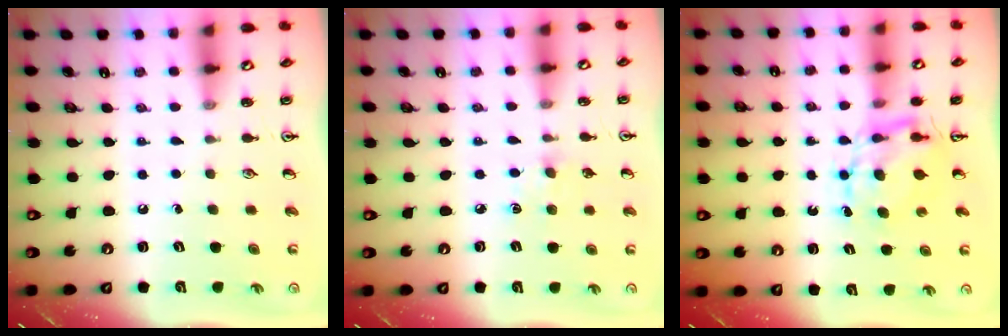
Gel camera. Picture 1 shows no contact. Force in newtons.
{"total": 5.6, "press": 5.5, "slide": 0.9}
{"total": 6.6, "press": 6.6, "slide": 0.6}